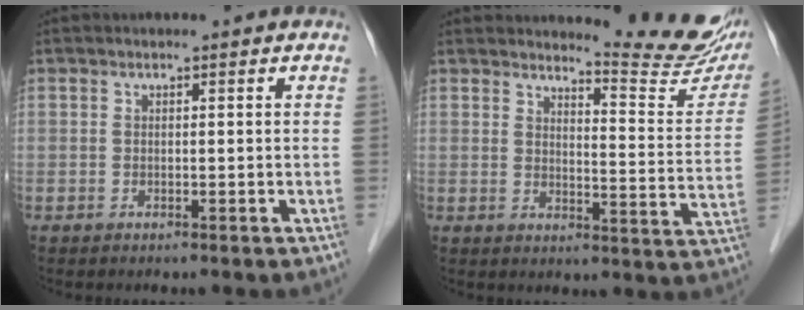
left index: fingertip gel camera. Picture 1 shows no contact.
{"total": 12.0, "force": [11.6, 0.1, 3.0], "torque": [-0.035, -0.077, 0.131]}